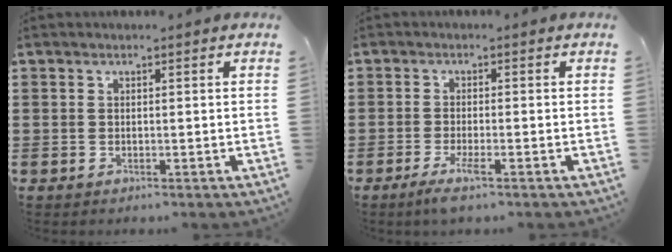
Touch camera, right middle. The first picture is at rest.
{"total": 2.9, "force": [-1.5, 0.1, 2.5], "torque": [-0.056, -0.013, -0.030]}